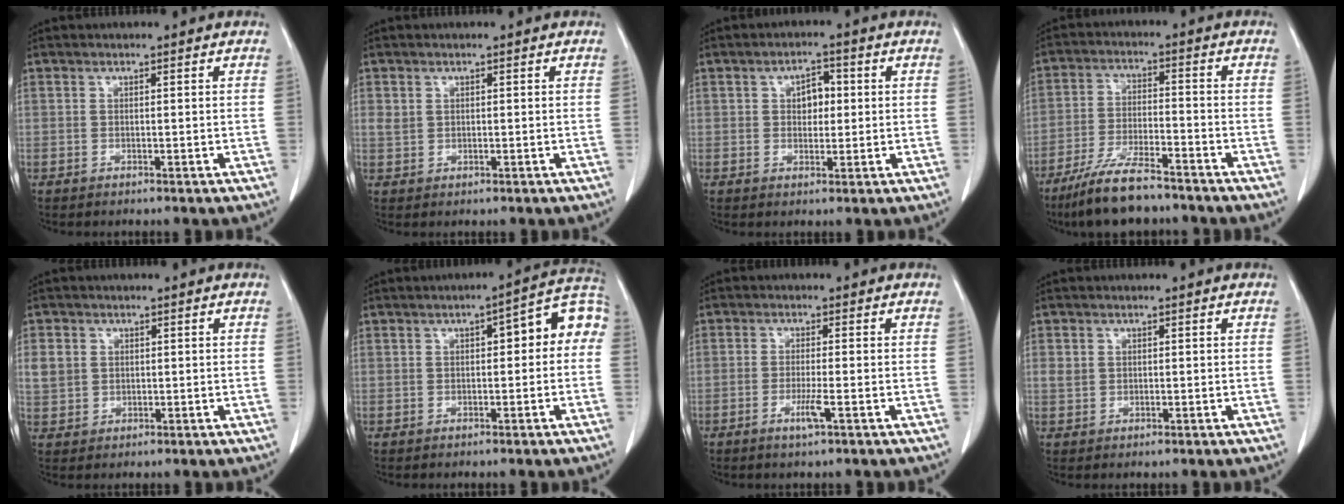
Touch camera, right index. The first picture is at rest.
{"total": 1.6, "force": [0.6, 1.4, 0.6], "torque": [-0.012, 0.007, 0.015]}
{"total": 3.7, "force": [0.6, 2.2, 2.9], "torque": [-0.041, 0.009, 0.010]}
{"total": 10.7, "force": [-8.6, 1.9, 6.1], "torque": [-0.115, -0.025, -0.153]}
{"total": 4.4, "force": [1.0, 4.0, 1.6], "torque": [-0.039, 0.010, 0.028]}
{"total": 8.0, "force": [0.9, 2.6, 7.6], "torque": [-0.094, 0.045, 0.007]}
{"total": 2.9, "force": [-1.3, -0.1, 2.6], "torque": [-0.051, -0.004, -0.024]}
{"total": 1.6, "force": [0.4, 1.4, 0.7], "torque": [-0.017, 0.006, 0.013]}